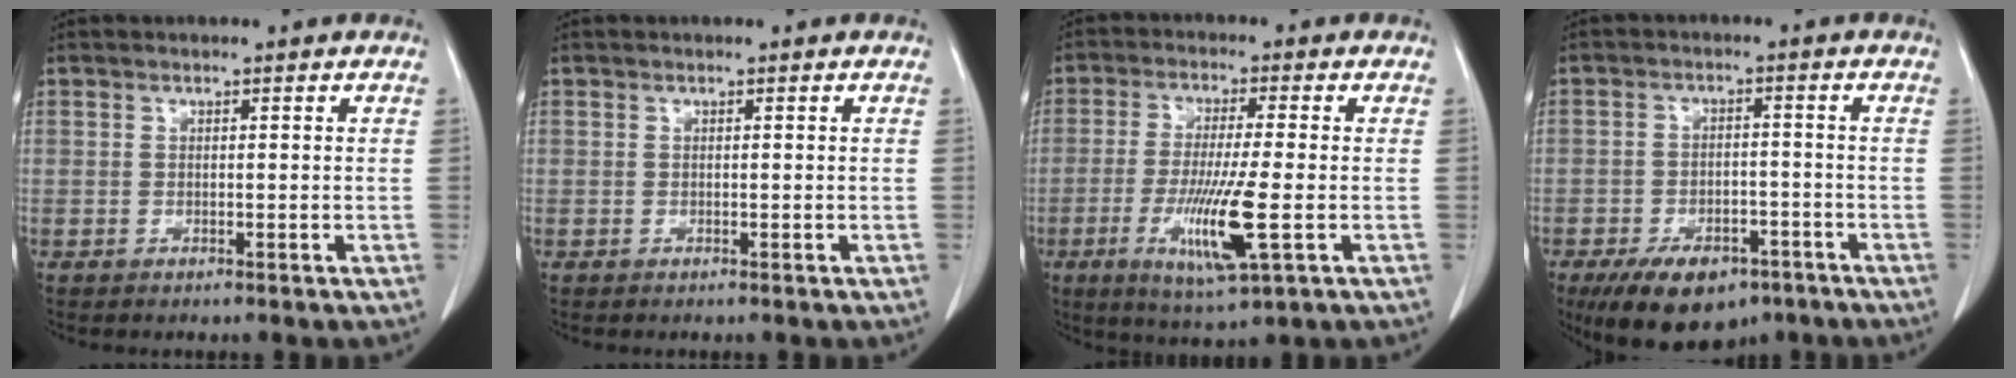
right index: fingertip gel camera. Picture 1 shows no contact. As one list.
[{"total": 0.0}, {"total": 10.8, "force": [-2.9, 0.6, 10.4], "torque": [-0.197, -0.024, -0.049]}, {"total": 11.1, "force": [-7.5, 5.8, 5.8], "torque": [-0.091, -0.002, -0.114]}]